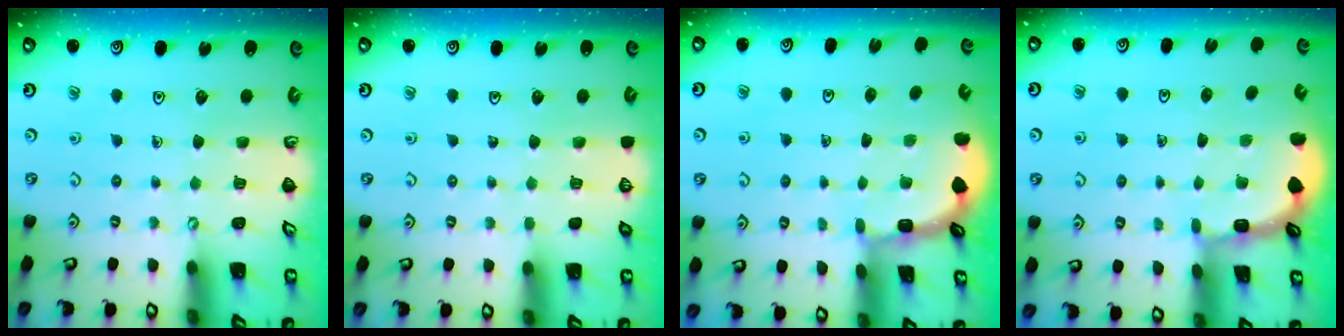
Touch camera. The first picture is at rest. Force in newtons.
{"total": 0.0}
{"total": 2.1, "press": 2.1, "slide": 0.2}
{"total": 2.1, "press": 2.1, "slide": 0.2}